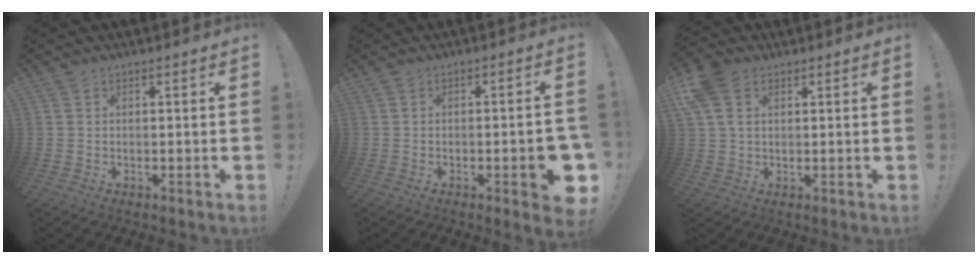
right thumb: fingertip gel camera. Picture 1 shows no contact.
{"total": 7.1, "force": [-2.4, 1.9, 6.4], "torque": [-0.077, 0.006, -0.031]}
{"total": 7.3, "force": [2.9, 5.0, 4.5], "torque": [-0.087, 0.001, 0.061]}